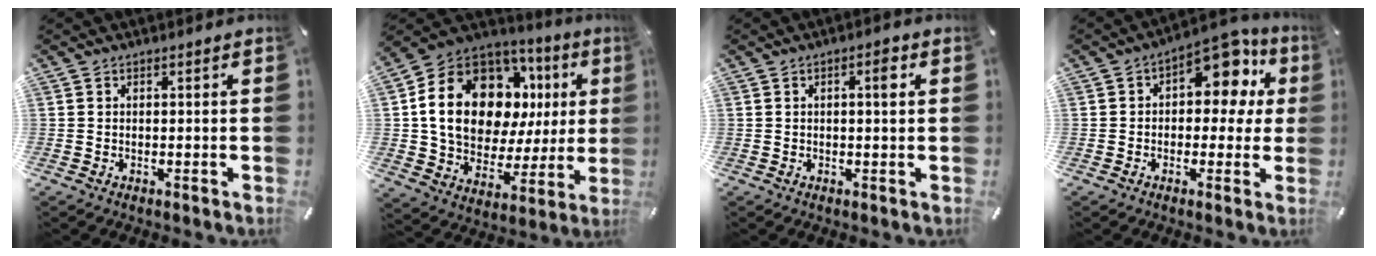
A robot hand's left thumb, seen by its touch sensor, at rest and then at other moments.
{"total": 21.1, "force": [6.7, 14.9, 13.4], "torque": [-0.235, -0.035, 0.124]}
{"total": 2.9, "force": [0.7, 0.7, 2.7], "torque": [-0.031, -0.002, 0.004]}
{"total": 10.8, "force": [5.3, 6.4, 6.9], "torque": [-0.088, -0.047, 0.091]}